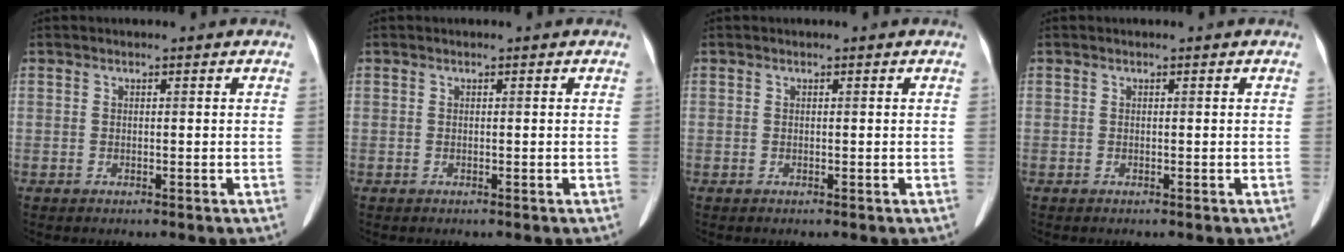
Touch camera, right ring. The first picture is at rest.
{"total": 0.0}
{"total": 0.0}
{"total": 0.0}